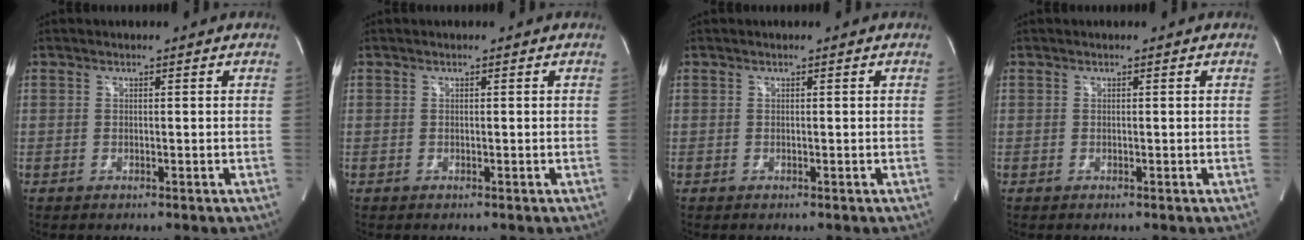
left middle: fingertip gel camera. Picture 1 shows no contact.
{"total": 0.0}
{"total": 0.0}
{"total": 0.0}